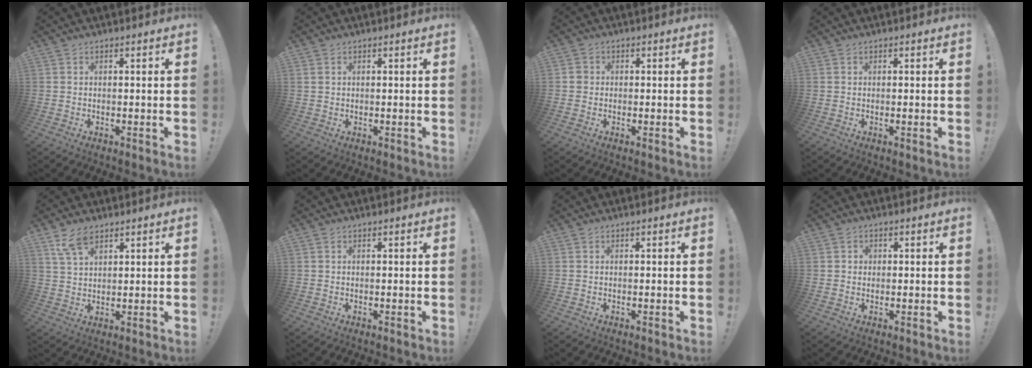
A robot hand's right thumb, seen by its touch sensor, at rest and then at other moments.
{"total": 0.7, "force": [0.3, 0.6, 0.3], "torque": [-0.010, 0.004, 0.006]}
{"total": 2.0, "force": [-0.5, 1.8, 0.7], "torque": [-0.018, 0.010, -0.007]}
{"total": 0.5, "force": [-0.2, -0.1, 0.4], "torque": [-0.014, 0.002, -0.002]}
{"total": 7.4, "force": [4.7, 3.7, 4.4], "torque": [-0.084, -0.014, 0.091]}
{"total": 0.0}
{"total": 0.0}
{"total": 1.3, "force": [0.0, 1.3, 0.4], "torque": [-0.004, 0.001, 0.000]}